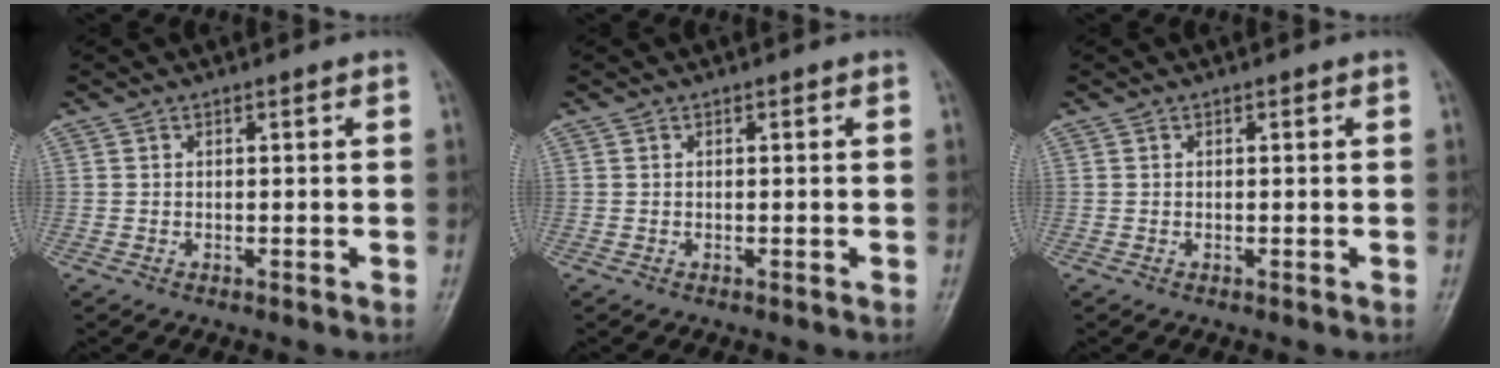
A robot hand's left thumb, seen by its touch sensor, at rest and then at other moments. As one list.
[{"total": 0.0}, {"total": 0.0}]